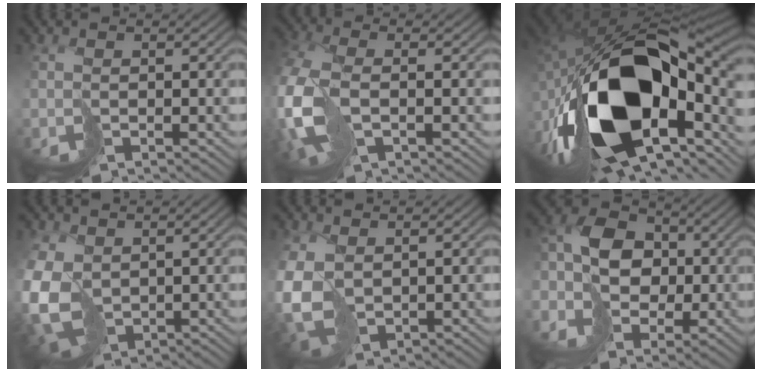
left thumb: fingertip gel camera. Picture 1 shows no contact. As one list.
[{"total": 10.4, "force": [-2.2, 6.2, 8.0], "torque": [-0.244, -0.031, -0.034]}, {"total": 21.8, "force": [-5.8, 13.2, 16.3], "torque": [-0.356, -0.049, -0.078]}, {"total": 10.1, "force": [0.0, 7.6, 6.7], "torque": [-0.209, -0.031, 0.010]}, {"total": 7.7, "force": [-0.5, 5.4, 5.4], "torque": [-0.164, -0.023, 0.003]}, {"total": 9.0, "force": [-1.1, 7.5, 4.8], "torque": [-0.104, -0.008, -0.029]}]